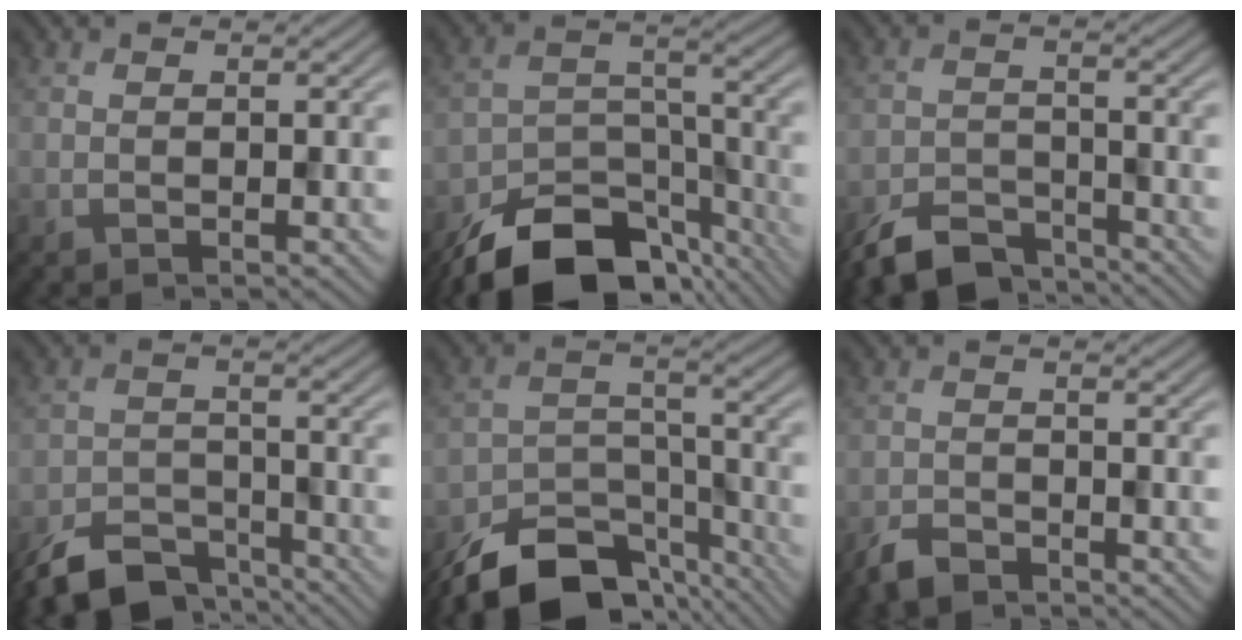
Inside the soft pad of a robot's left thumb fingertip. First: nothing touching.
{"total": 15.4, "force": [-11.7, 7.3, 7.0], "torque": [-0.136, -0.028, -0.176]}
{"total": 7.3, "force": [-6.0, 2.8, 2.9], "torque": [-0.054, -0.011, -0.116]}
{"total": 8.1, "force": [-6.5, 3.5, 3.4], "torque": [-0.064, -0.012, -0.119]}
{"total": 13.6, "force": [-10.5, 6.2, 6.0], "torque": [-0.114, -0.020, -0.167]}
{"total": 3.2, "force": [-2.7, 1.2, 1.2], "torque": [-0.027, -0.004, -0.059]}